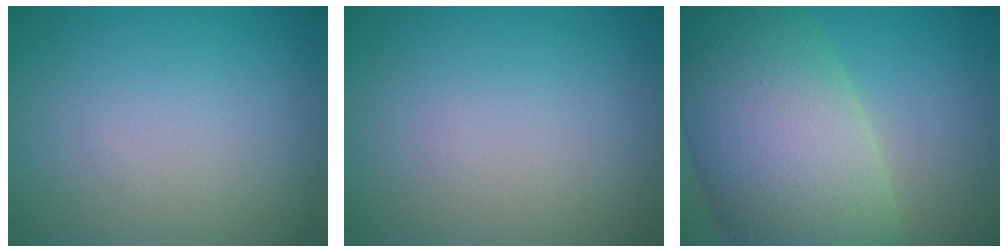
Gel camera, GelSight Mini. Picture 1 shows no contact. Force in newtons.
{"total": 0.0}
{"total": 14.4, "press": 14.4, "slide": 0.5}